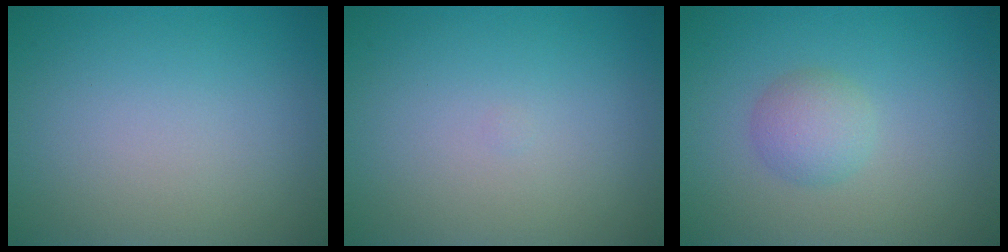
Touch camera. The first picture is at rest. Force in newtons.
{"total": 0.0}
{"total": 2.3, "press": 2.3, "slide": 0.1}